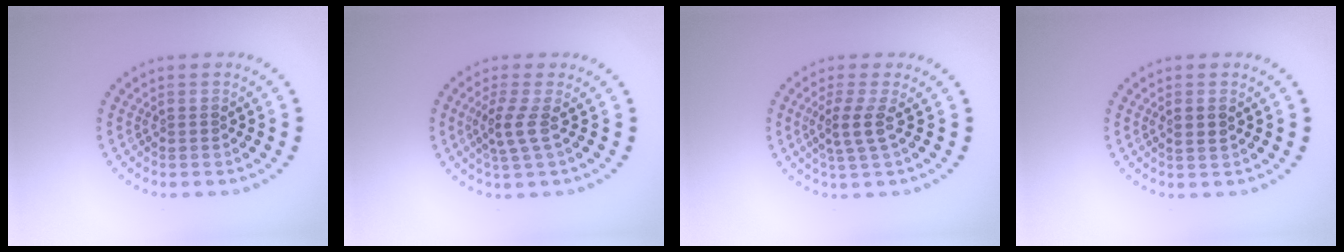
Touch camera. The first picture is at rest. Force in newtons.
{"total": 2.1, "press": 1.5, "slide": 1.5}
{"total": 2.2, "press": 1.6, "slide": 1.5}
{"total": 1.2, "press": 1.1, "slide": 0.4}